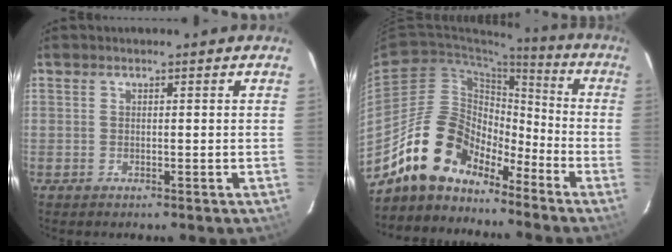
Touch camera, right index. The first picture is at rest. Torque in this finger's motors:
{"motor_torque": [0.62, -0.68, 0.94, 0.17]}